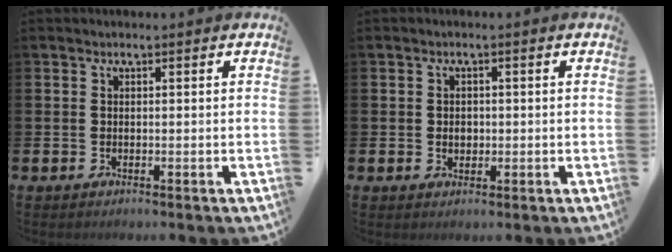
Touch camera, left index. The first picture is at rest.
{"total": 1.5, "force": [0.0, 1.2, 0.9], "torque": [-0.005, 0.004, -0.004]}